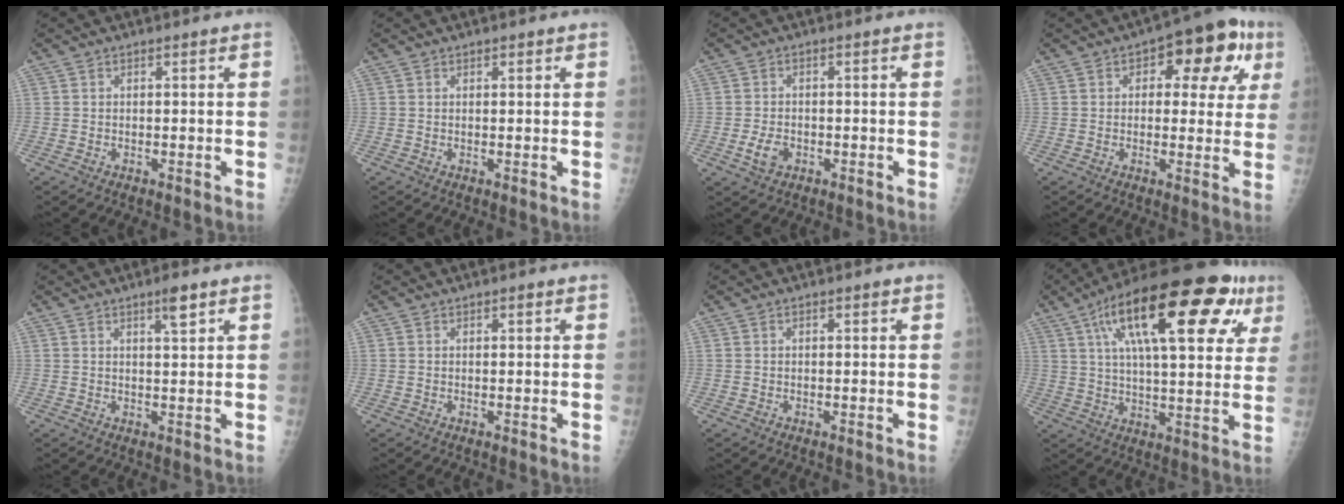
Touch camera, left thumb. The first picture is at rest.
{"total": 0.8, "force": [0.6, 0.5, 0.4], "torque": [0.001, -0.003, 0.006]}
{"total": 3.6, "force": [-1.3, 2.5, 2.3], "torque": [-0.042, 0.002, -0.022]}
{"total": 12.9, "force": [4.4, 6.8, 10.0], "torque": [-0.073, 0.016, 0.047]}
{"total": 3.5, "force": [2.2, 0.6, 2.7], "torque": [-0.039, -0.014, 0.035]}
{"total": 1.1, "force": [0.7, 0.5, 0.6], "torque": [-0.003, -0.002, 0.008]}
{"total": 1.1, "force": [0.6, 0.5, 0.8], "torque": [-0.006, 0.000, 0.006]}
{"total": 28.5, "force": [12.5, 10.2, 23.5], "torque": [-0.346, 0.012, 0.188]}